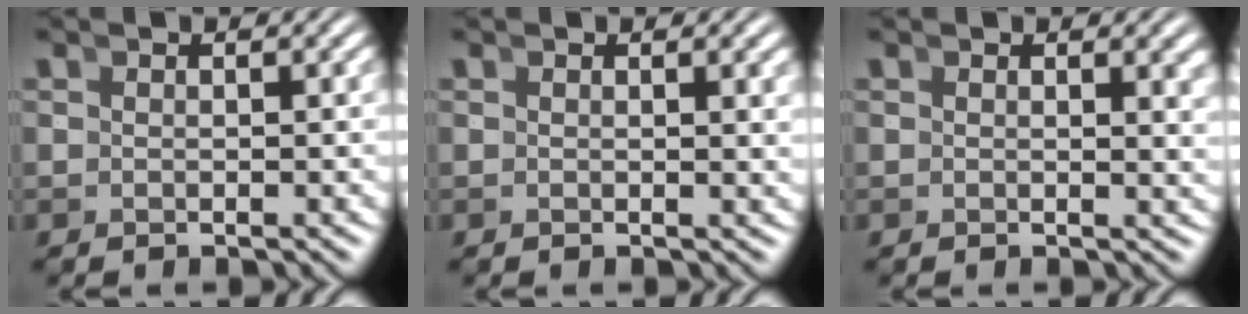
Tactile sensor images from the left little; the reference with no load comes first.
{"total": 0.6, "force": [0.4, -0.3, 0.4], "torque": [-0.008, -0.001, 0.005]}
{"total": 1.0, "force": [0.8, -0.2, 0.6], "torque": [-0.010, -0.003, 0.009]}